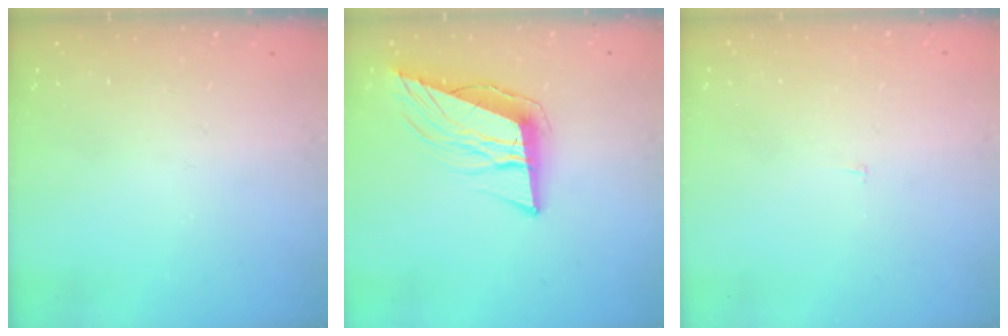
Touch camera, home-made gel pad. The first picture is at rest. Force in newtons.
{"total": 12.1, "press": 11.5, "slide": 3.6}
{"total": 2.2, "press": 2.2, "slide": 0.2}